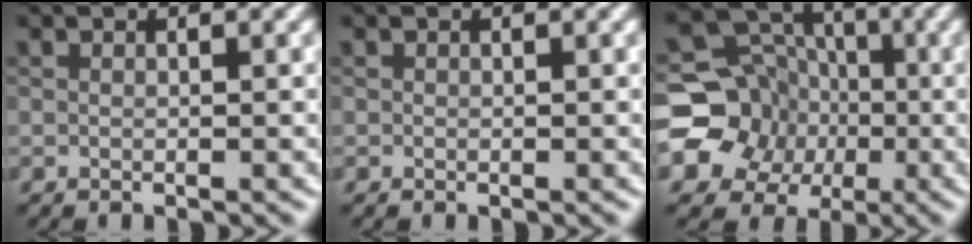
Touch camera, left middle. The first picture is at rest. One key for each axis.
{"total": 0.0}
{"total": 12.5, "fx": -2.3, "fy": 11.5, "fz": 4.1, "tx": -0.090, "ty": 0.000, "tz": -0.057}